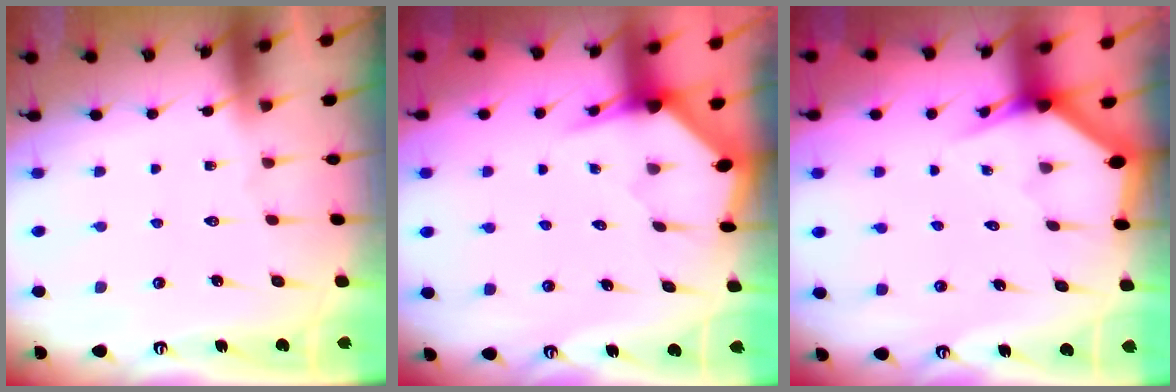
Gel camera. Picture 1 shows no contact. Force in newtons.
{"total": 3.5, "press": 3.5, "slide": 0.3}
{"total": 2.8, "press": 2.8, "slide": 0.2}